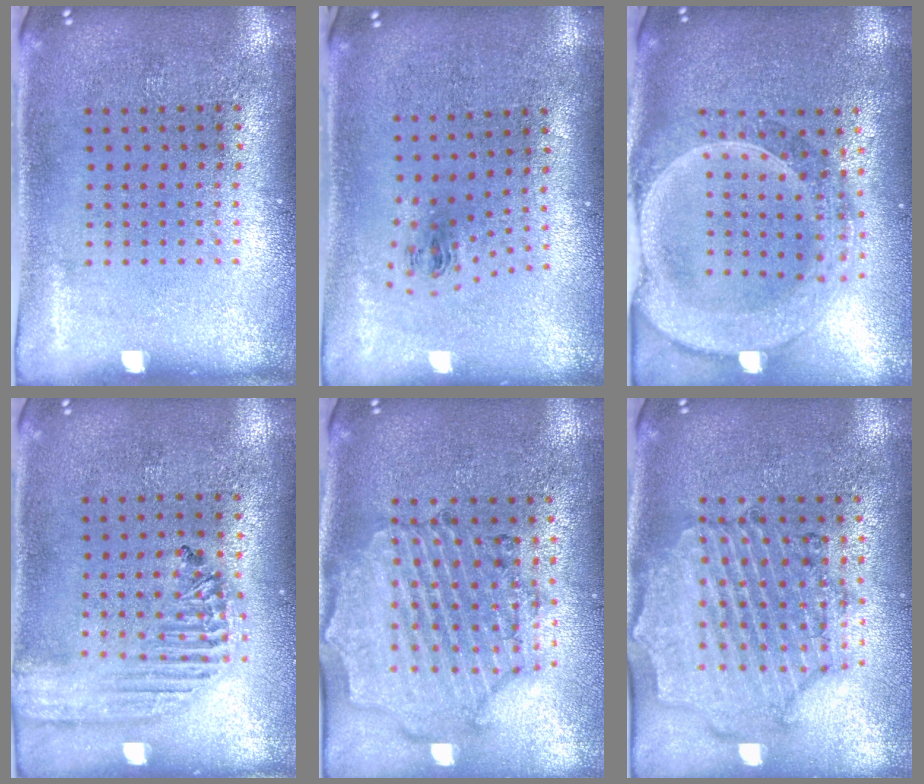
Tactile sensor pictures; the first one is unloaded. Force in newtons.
{"total": 1.0, "press": 0.4, "slide": 0.9}
{"total": 2.7, "press": 2.4, "slide": 1.2}
{"total": 1.9, "press": 1.7, "slide": 0.8}
{"total": 1.5, "press": 1.5, "slide": 0.3}
{"total": 1.6, "press": 1.6, "slide": 0.4}